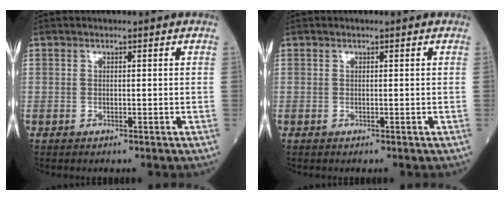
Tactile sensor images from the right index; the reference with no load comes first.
{"total": 0.0}